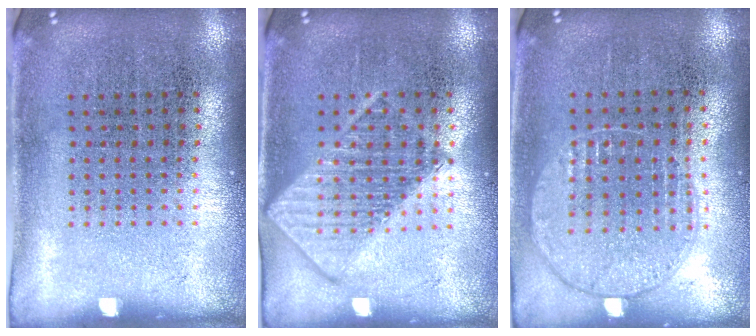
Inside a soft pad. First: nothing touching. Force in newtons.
{"total": 2.9, "press": 2.9, "slide": 0.3}
{"total": 1.0, "press": 0.9, "slide": 0.3}